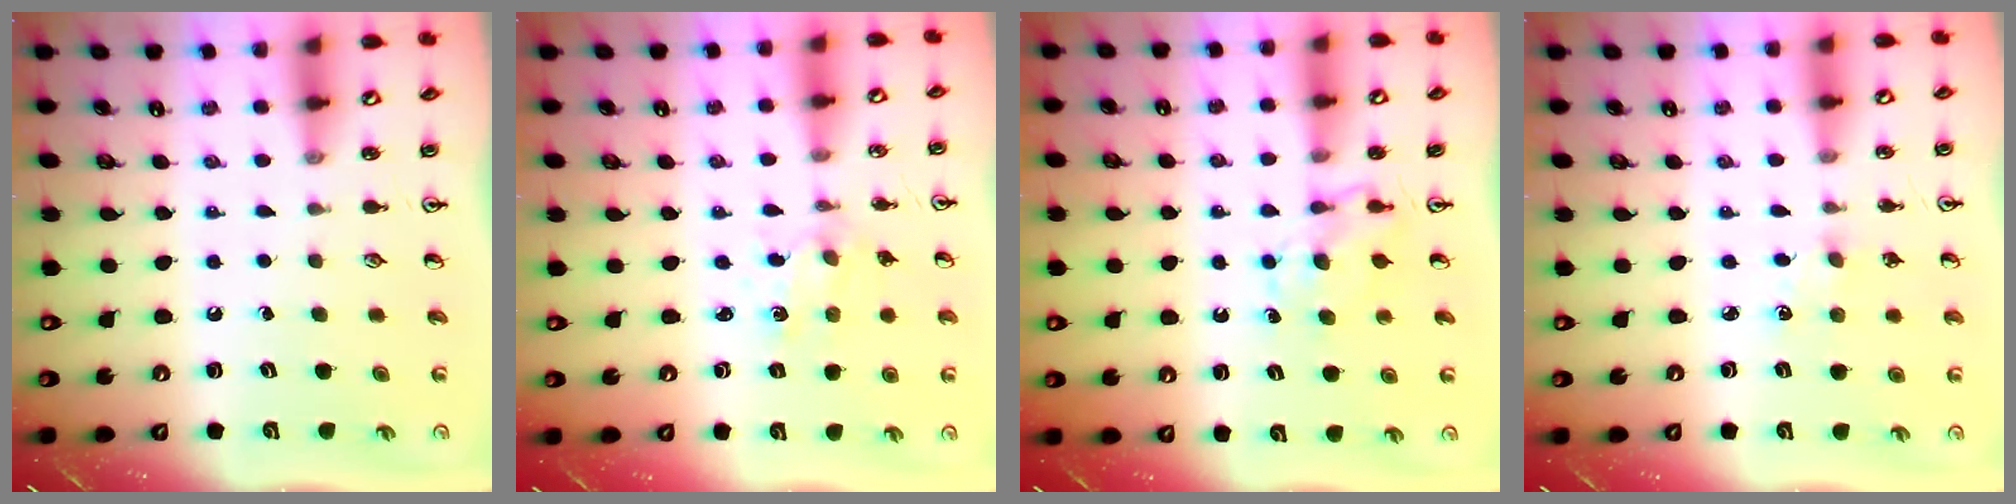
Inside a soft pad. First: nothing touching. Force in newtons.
{"total": 1.6, "press": 1.6, "slide": 0.3}
{"total": 6.0, "press": 6.0, "slide": 0.8}
{"total": 3.3, "press": 3.3, "slide": 0.5}